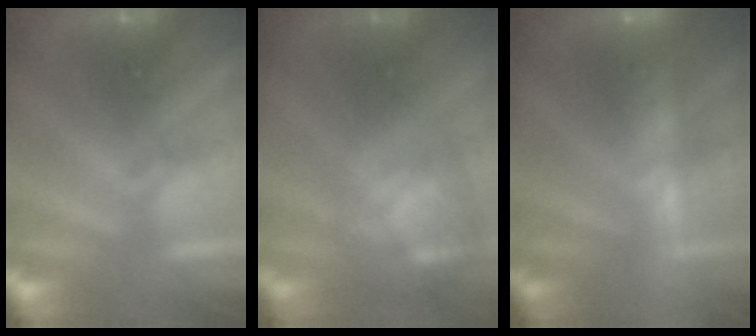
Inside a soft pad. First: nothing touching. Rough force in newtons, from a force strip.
{"total": 6.3}
{"total": 2.3}